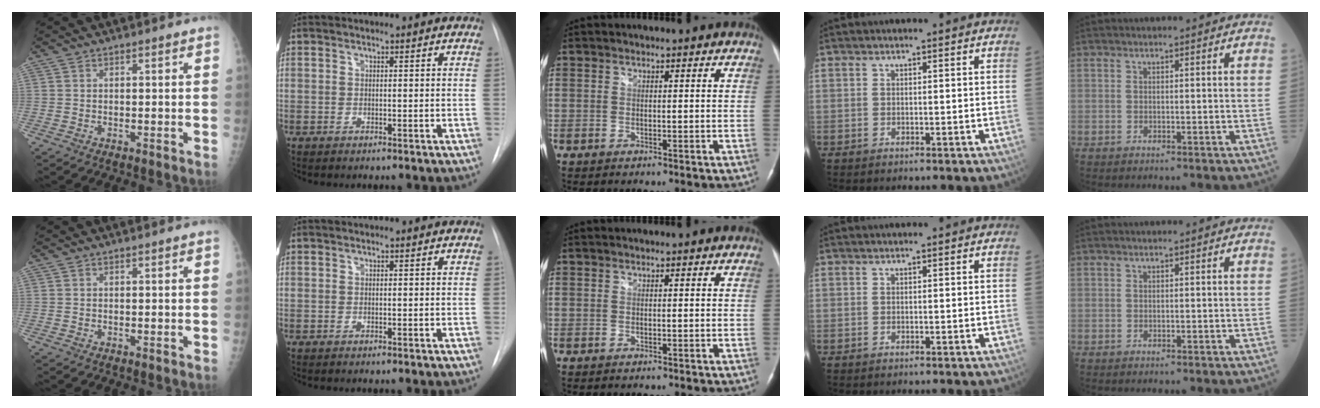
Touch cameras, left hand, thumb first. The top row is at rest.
{}